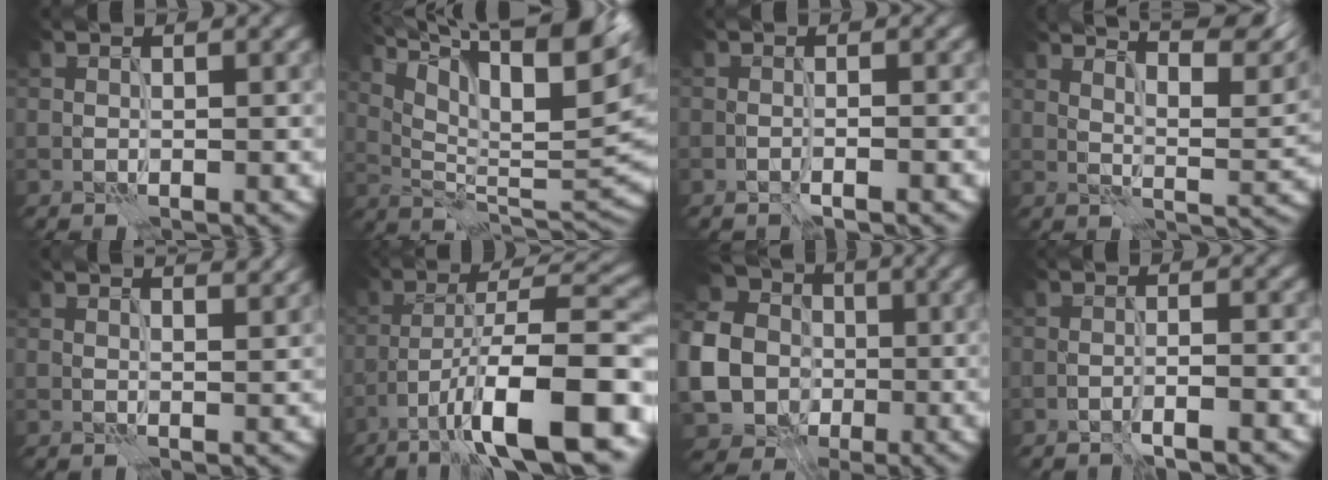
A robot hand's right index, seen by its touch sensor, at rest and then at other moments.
{"total": 15.3, "force": [9.2, 5.1, 11.2], "torque": [-0.199, 0.031, 0.150]}
{"total": 1.1, "force": [-0.7, 0.2, 0.8], "torque": [-0.009, -0.005, -0.011]}
{"total": 10.0, "force": [7.5, 2.0, 6.3], "torque": [-0.076, 0.021, 0.089]}
{"total": 3.9, "force": [3.0, 1.4, 2.1], "torque": [-0.009, 0.020, 0.017]}
{"total": 11.5, "force": [-5.9, 2.6, 9.6], "torque": [-0.146, 0.013, -0.096]}
{"total": 10.4, "force": [-1.5, 9.3, 4.5], "torque": [-0.123, -0.020, -0.033]}
{"total": 1.8, "force": [-1.3, 0.3, 1.3], "torque": [-0.013, 0.002, -0.026]}